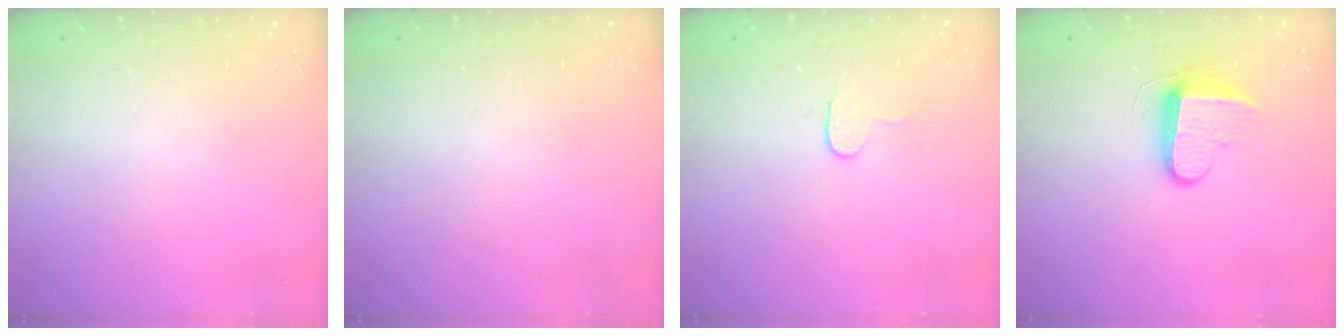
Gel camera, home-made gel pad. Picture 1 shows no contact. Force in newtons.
{"total": 0.6, "press": 0.6, "slide": 0.2}
{"total": 3.2, "press": 3.2, "slide": 0.3}
{"total": 9.8, "press": 9.7, "slide": 0.9}